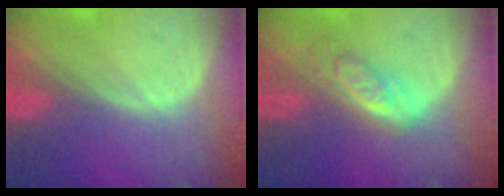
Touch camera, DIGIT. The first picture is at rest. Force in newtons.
{"total": 4.9, "press": 4.6, "slide": 1.7}